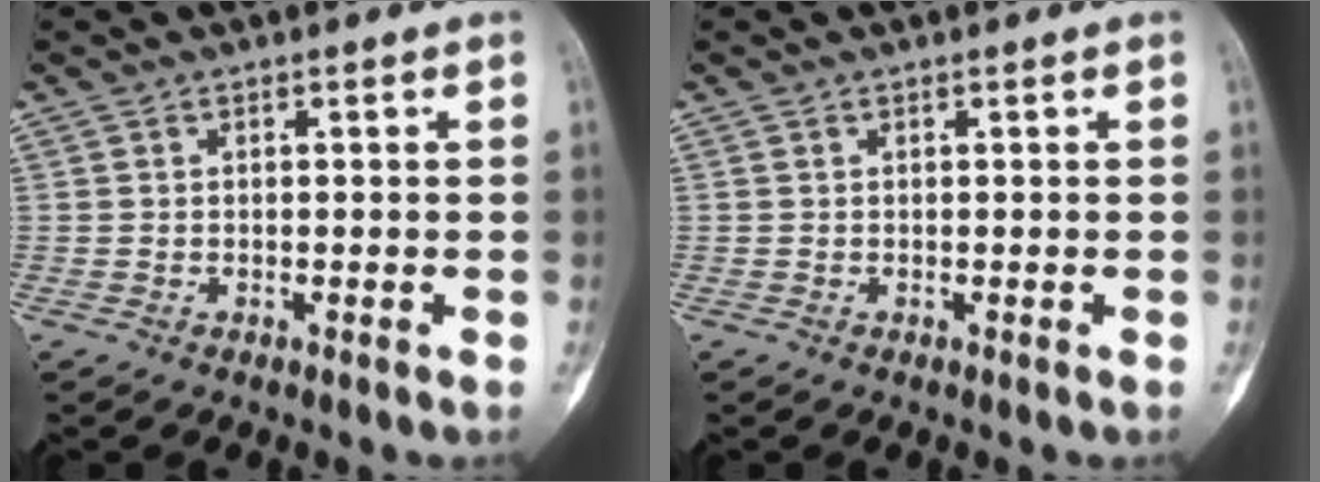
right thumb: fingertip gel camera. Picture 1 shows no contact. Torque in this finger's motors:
{"motor_torque": [0.14, -0.06, 0.00, 0.01, 0.01]}